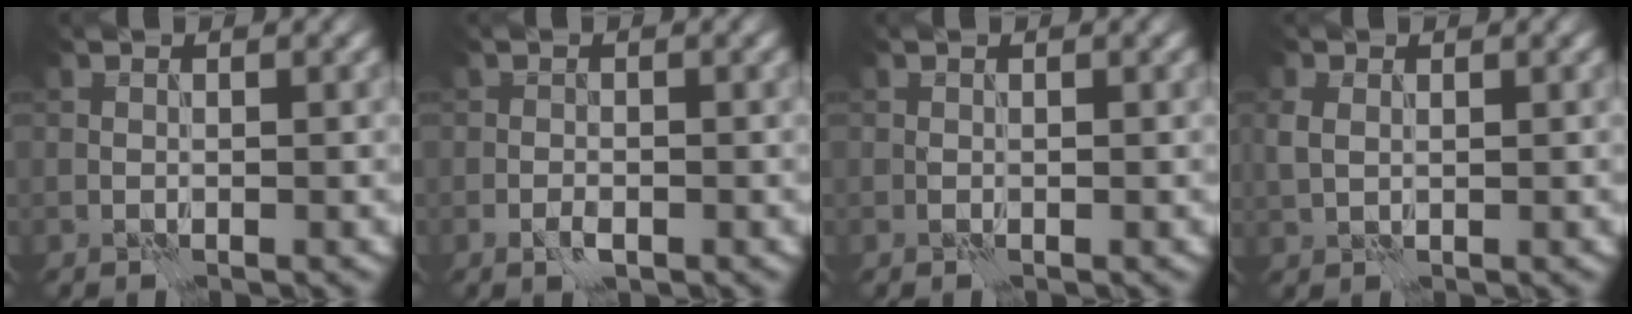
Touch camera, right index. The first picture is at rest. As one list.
[{"total": 1.4, "force": [-0.7, 0.8, 1.0], "torque": [-0.020, -0.001, -0.015]}, {"total": 0.0}, {"total": 1.6, "force": [0.5, 1.1, 1.0], "torque": [-0.028, 0.002, 0.012]}]